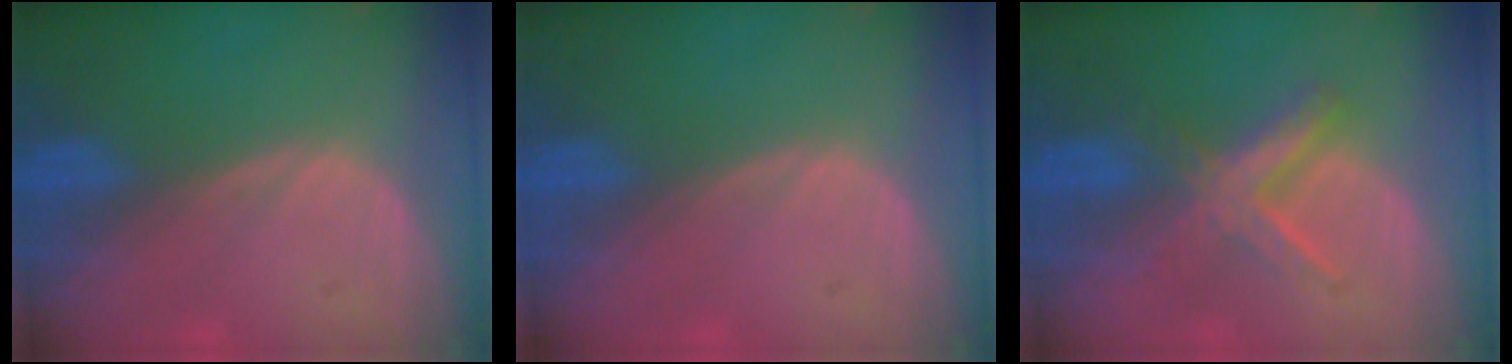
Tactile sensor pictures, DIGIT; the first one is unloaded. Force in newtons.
{"total": 0.0}
{"total": 5.4, "press": 5.4, "slide": 0.7}